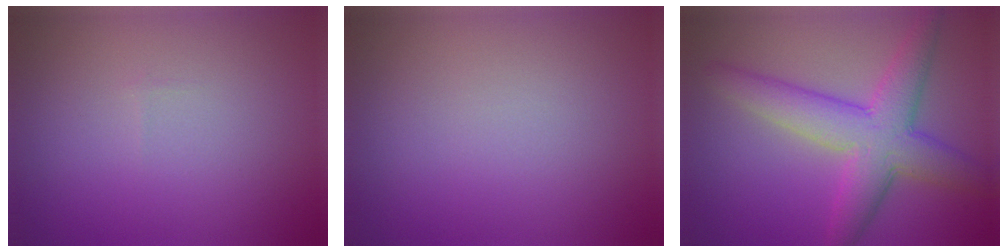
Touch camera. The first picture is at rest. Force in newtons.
{"total": 0.0}
{"total": 6.5, "press": 6.5, "slide": 0.2}